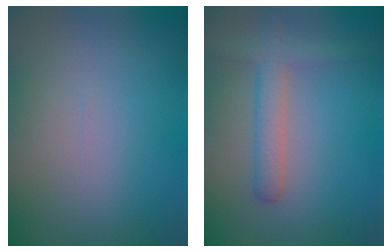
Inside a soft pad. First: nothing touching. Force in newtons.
{"total": 3.0, "press": 3.0, "slide": 0.2}